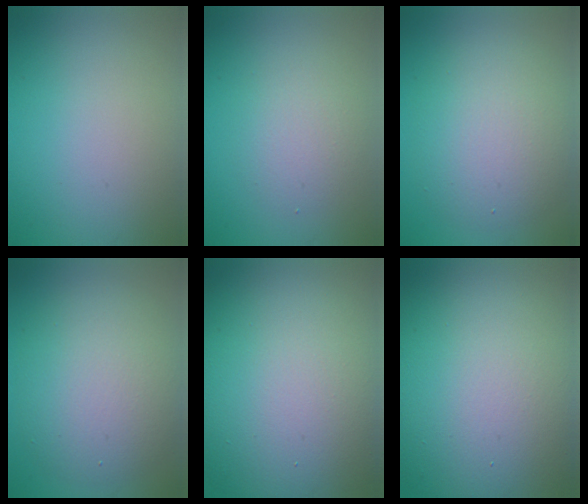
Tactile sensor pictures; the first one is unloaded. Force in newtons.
{"total": 2.4, "press": 2.4, "slide": 0.1}
{"total": 5.6, "press": 5.6, "slide": 0.2}
{"total": 6.4, "press": 6.4, "slide": 0.7}
{"total": 17.8, "press": 17.7, "slide": 1.1}
{"total": 17.0, "press": 16.9, "slide": 1.3}